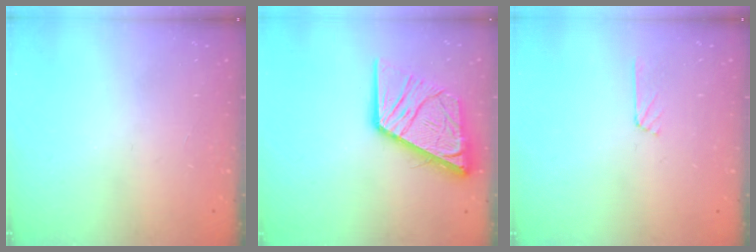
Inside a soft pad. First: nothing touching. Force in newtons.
{"total": 18.4, "press": 18.3, "slide": 2.2}
{"total": 4.5, "press": 4.5, "slide": 0.5}